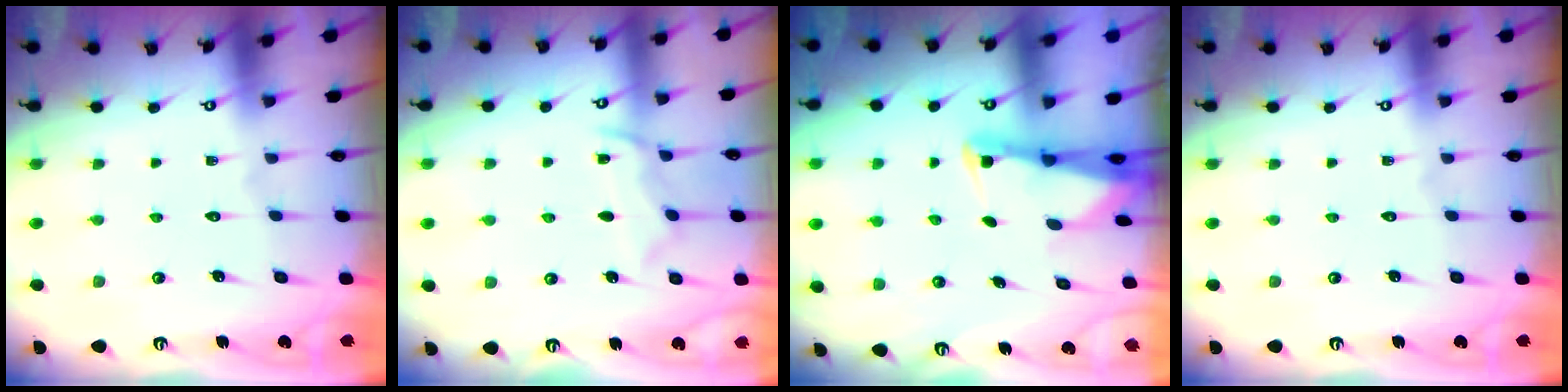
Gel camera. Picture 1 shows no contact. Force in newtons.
{"total": 8.0, "press": 8.0, "slide": 0.8}
{"total": 2.4, "press": 2.4, "slide": 0.2}
{"total": 0.0}